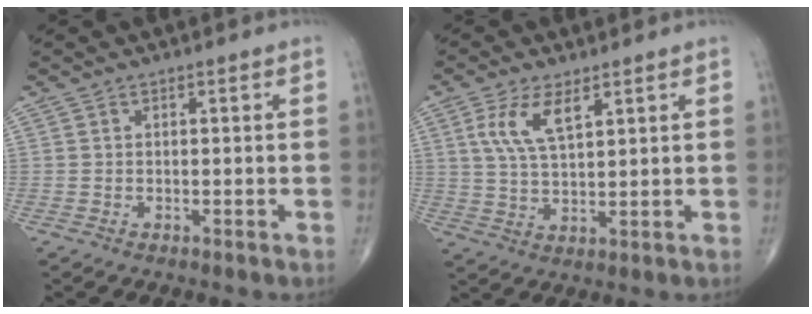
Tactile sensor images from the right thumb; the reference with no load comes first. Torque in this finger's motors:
{"motor_torque": [-0.10, 0.23, 0.37, 0.18, 0.18]}